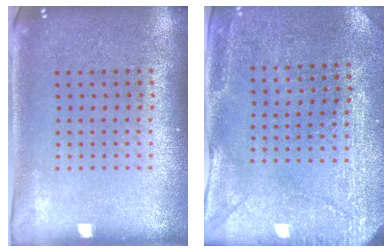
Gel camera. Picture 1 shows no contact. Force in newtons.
{"total": 2.9, "press": 2.7, "slide": 1.0}